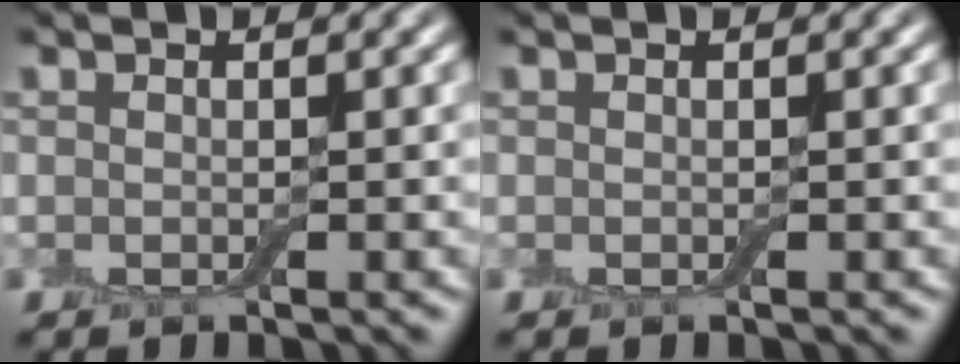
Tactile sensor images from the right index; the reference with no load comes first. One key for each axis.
{"total": 0.0}